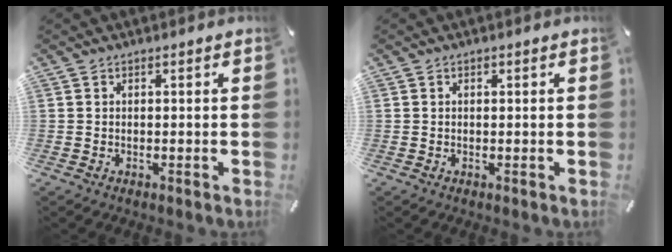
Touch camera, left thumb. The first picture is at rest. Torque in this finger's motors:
{"motor_torque": [0.10, 0.28, 0.00, -0.16, 0.00]}